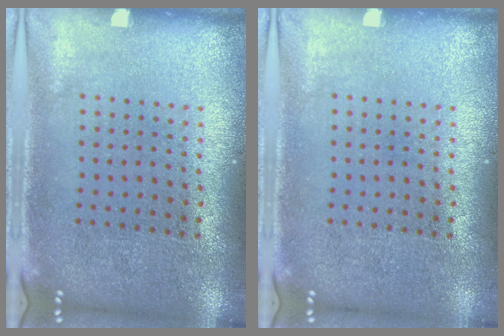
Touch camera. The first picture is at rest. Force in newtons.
{"total": 0.0}